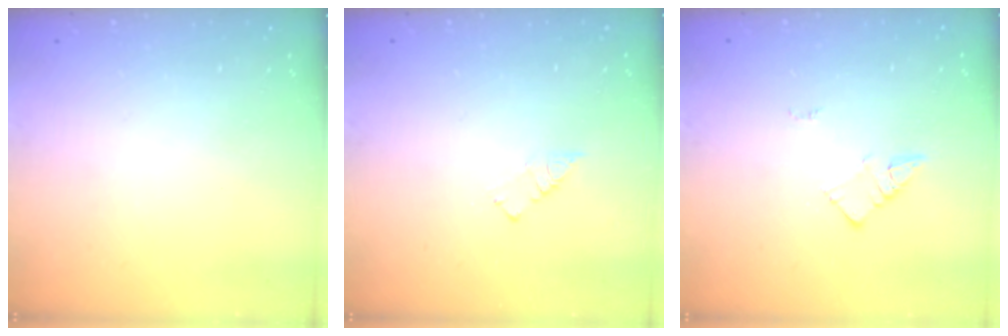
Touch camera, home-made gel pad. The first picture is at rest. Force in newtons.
{"total": 2.6, "press": 2.6, "slide": 0.3}
{"total": 3.3, "press": 3.3, "slide": 0.2}